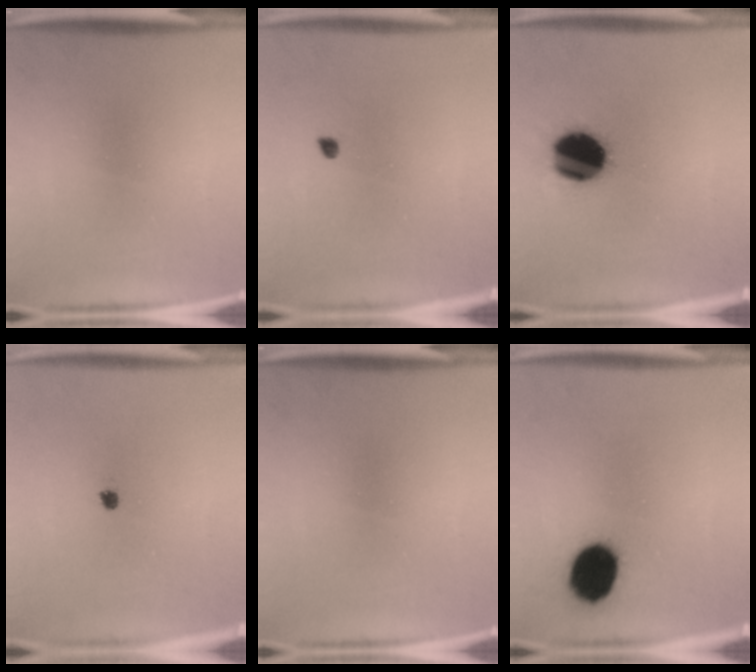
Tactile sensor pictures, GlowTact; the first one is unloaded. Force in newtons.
{"total": 1.0}
{"total": 17.9}
{"total": 1.3}
{"total": 0.0}
{"total": 12.5}